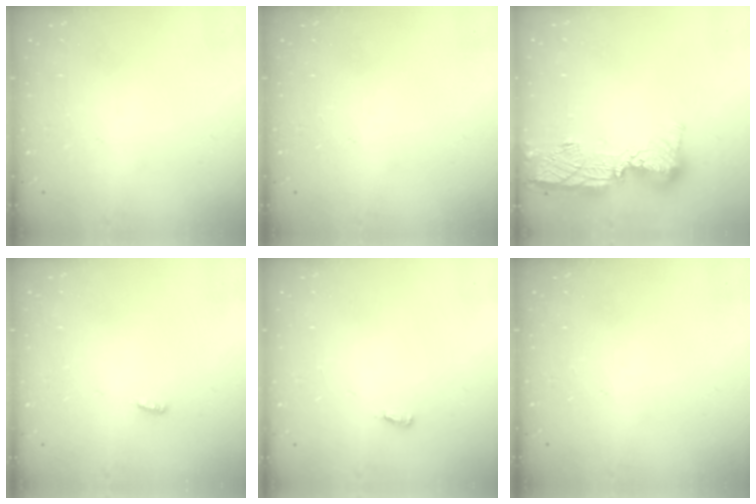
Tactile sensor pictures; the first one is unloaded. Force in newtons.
{"total": 0.0}
{"total": 16.3, "press": 16.3, "slide": 1.3}
{"total": 3.0, "press": 2.9, "slide": 0.8}
{"total": 2.6, "press": 2.4, "slide": 1.0}
{"total": 0.0}